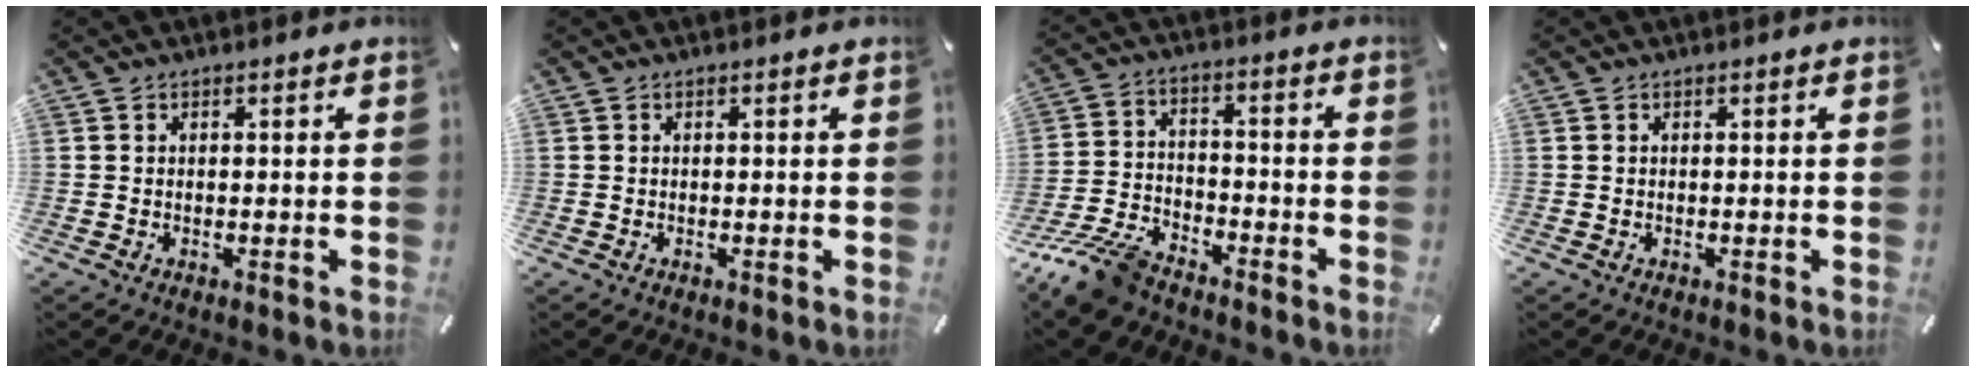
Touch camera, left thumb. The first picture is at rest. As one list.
[{"total": 0.0}, {"total": 10.7, "force": [-8.8, 4.0, 4.6], "torque": [-0.093, 0.043, -0.169]}, {"total": 0.0}]